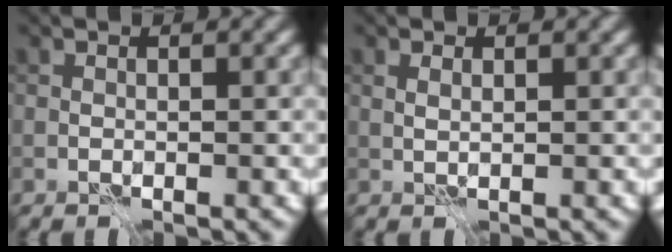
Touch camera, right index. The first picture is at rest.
{"total": 0.7, "force": [0.3, 0.2, 0.6], "torque": [-0.016, 0.002, 0.006]}